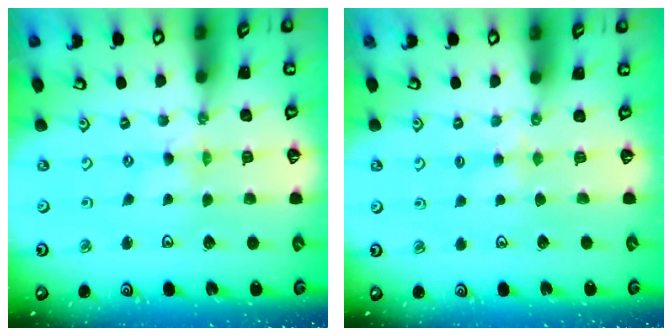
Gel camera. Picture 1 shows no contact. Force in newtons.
{"total": 4.0, "press": 4.0, "slide": 0.5}